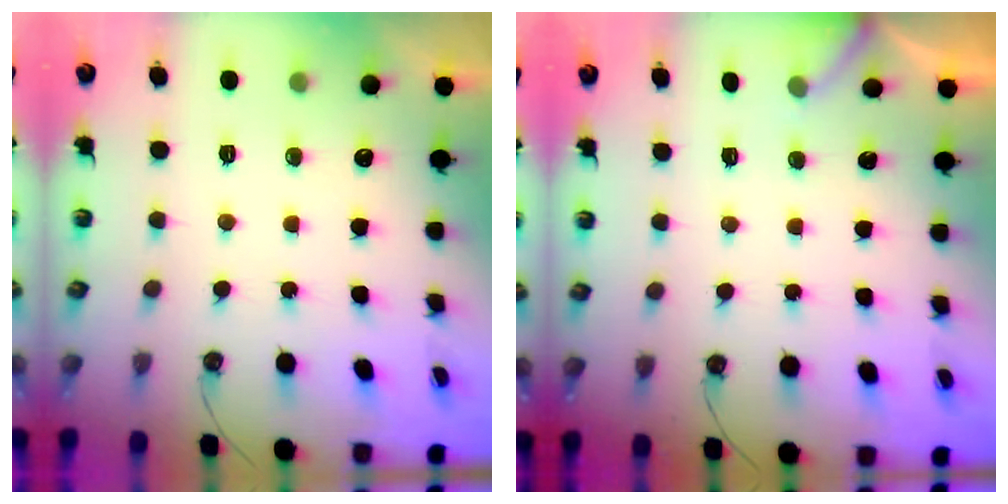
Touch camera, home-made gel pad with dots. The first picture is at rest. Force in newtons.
{"total": 2.8, "press": 2.8, "slide": 0.3}